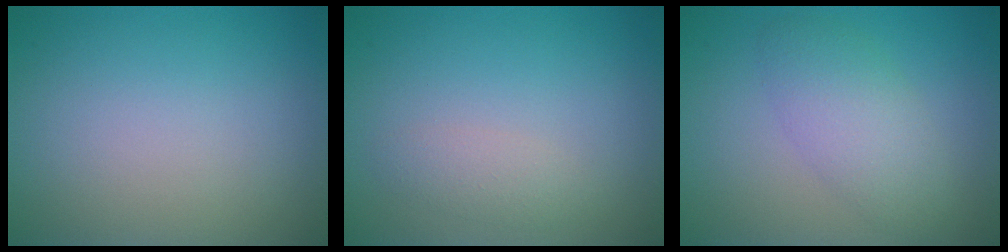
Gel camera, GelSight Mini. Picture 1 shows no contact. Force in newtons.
{"total": 1.4, "press": 1.4, "slide": 0.1}
{"total": 3.8, "press": 3.8, "slide": 0.3}